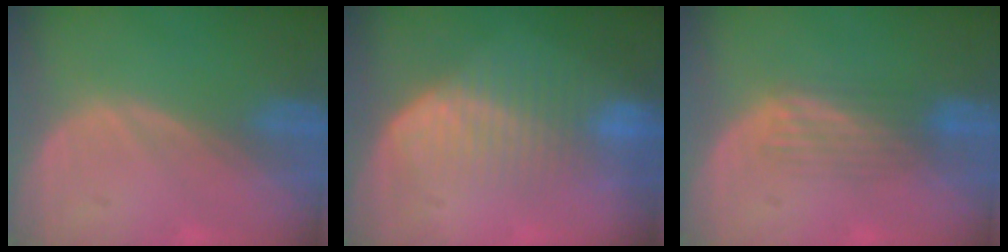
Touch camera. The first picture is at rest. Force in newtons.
{"total": 6.8, "press": 6.7, "slide": 1.4}
{"total": 3.4, "press": 3.4, "slide": 0.2}